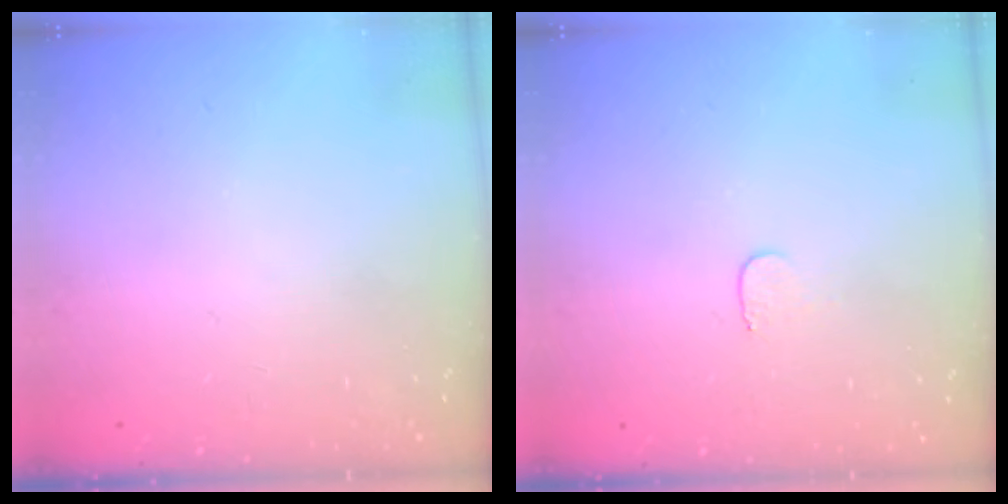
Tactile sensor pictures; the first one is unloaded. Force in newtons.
{"total": 3.1, "press": 3.1, "slide": 0.3}